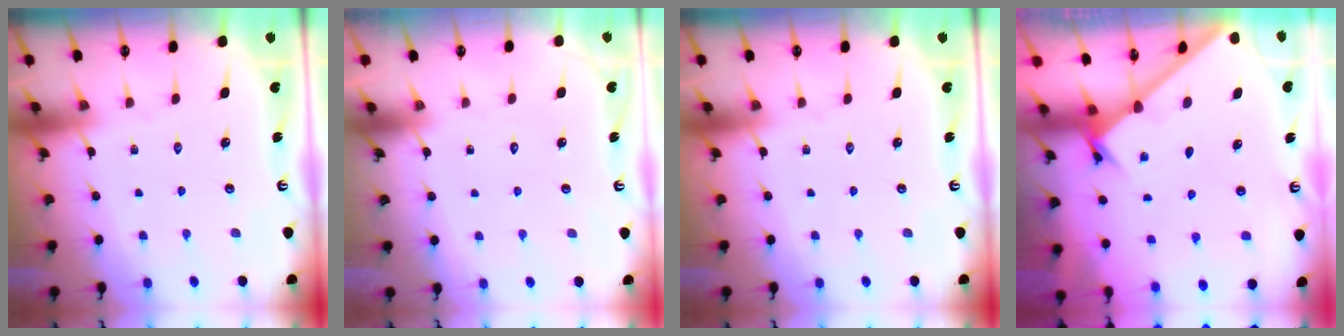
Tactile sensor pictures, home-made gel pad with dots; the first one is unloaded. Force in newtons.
{"total": 1.6, "press": 1.6, "slide": 0.1}
{"total": 0.0}
{"total": 1.7, "press": 1.7, "slide": 0.2}